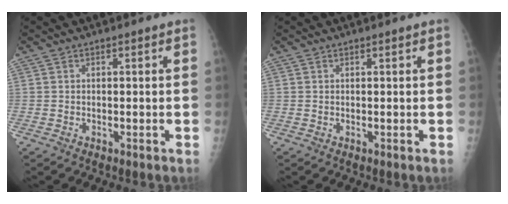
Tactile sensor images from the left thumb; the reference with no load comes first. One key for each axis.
{"total": 0.0}